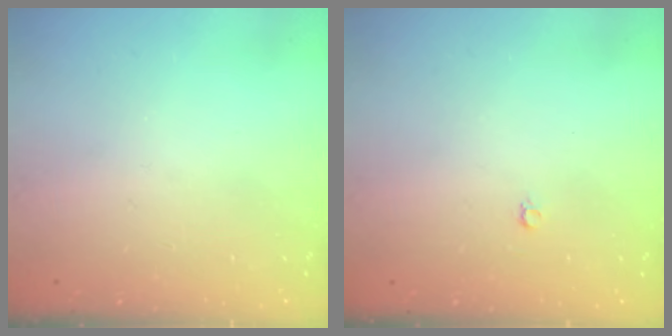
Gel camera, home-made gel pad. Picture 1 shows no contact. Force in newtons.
{"total": 2.2, "press": 2.2, "slide": 0.2}